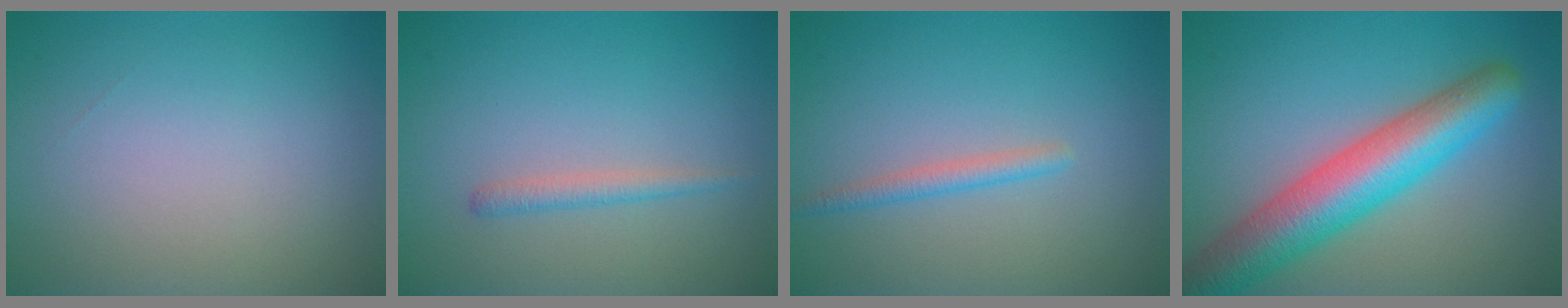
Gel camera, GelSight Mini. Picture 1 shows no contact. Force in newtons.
{"total": 1.3, "press": 1.3, "slide": 0.0}
{"total": 1.5, "press": 1.5, "slide": 0.1}
{"total": 8.4, "press": 8.4, "slide": 0.4}